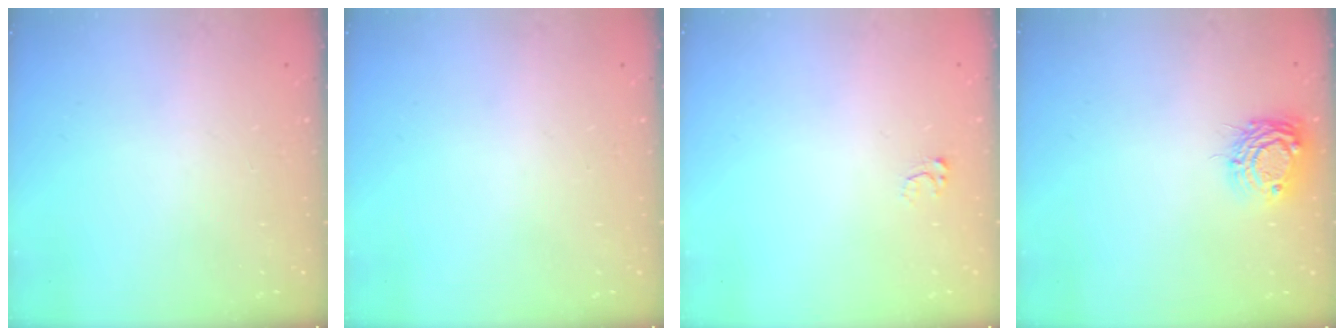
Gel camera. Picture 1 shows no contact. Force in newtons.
{"total": 0.0}
{"total": 3.1, "press": 3.1, "slide": 0.2}
{"total": 8.7, "press": 8.7, "slide": 0.9}